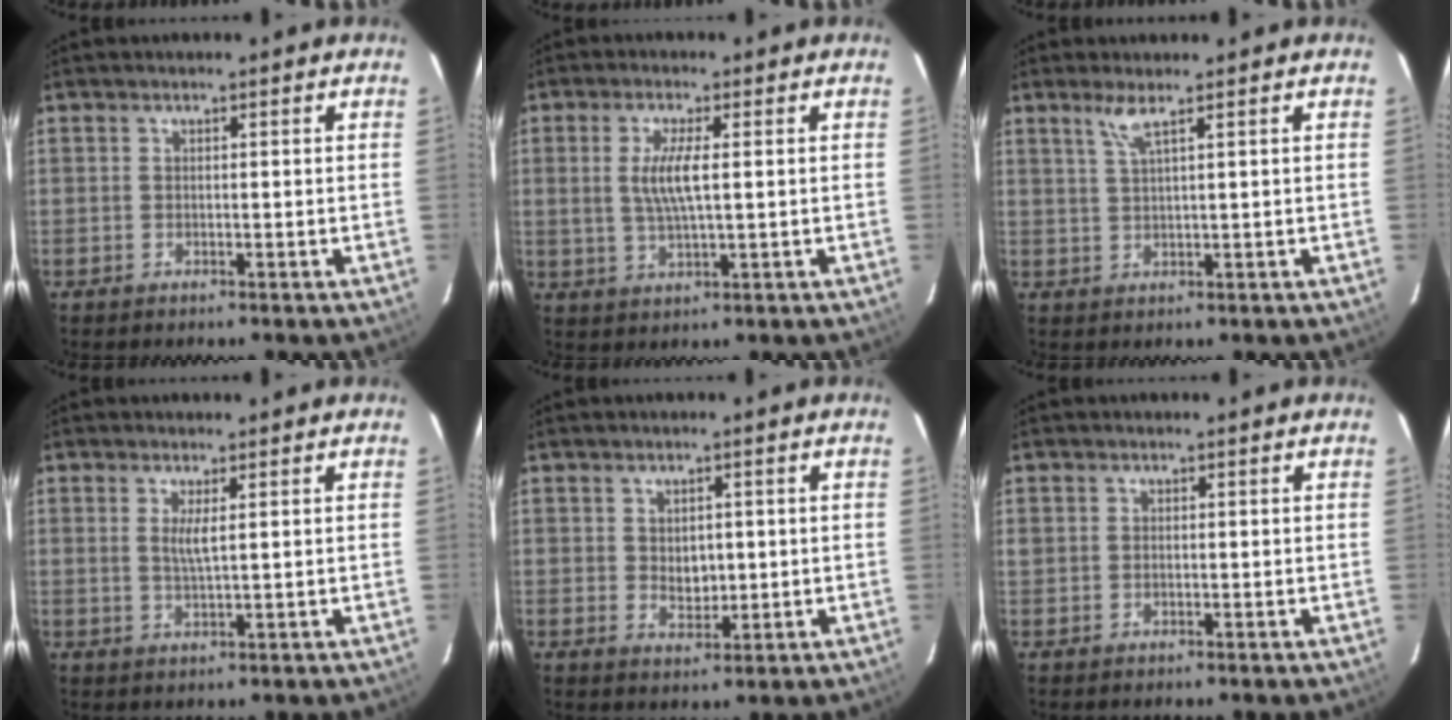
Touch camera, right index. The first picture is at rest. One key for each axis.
{"total": 5.8, "fx": 0.8, "fy": 1.2, "fz": 5.6, "tx": -0.112, "ty": -0.003, "tz": 0.017}
{"total": 2.7, "fx": 1.7, "fy": -0.4, "fz": 2.0, "tx": -0.044, "ty": -0.004, "tz": 0.037}
{"total": 2.8, "fx": 0.8, "fy": -0.1, "fz": 2.6, "tx": -0.052, "ty": -0.006, "tz": 0.013}
{"total": 3.7, "fx": 0.3, "fy": 2.8, "fz": 2.3, "tx": -0.036, "ty": -0.003, "tz": 0.010}
{"total": 0.7, "fx": 0.0, "fy": 0.6, "fz": 0.3, "tx": -0.005, "ty": 0.001, "tz": 0.000}